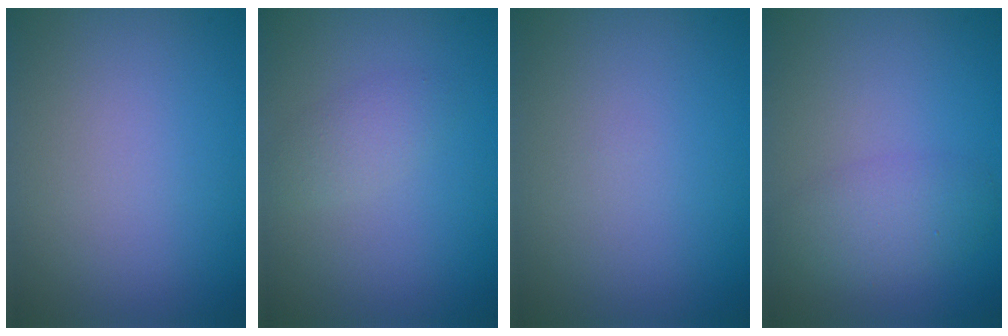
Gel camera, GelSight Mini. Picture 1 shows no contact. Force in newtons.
{"total": 1.7, "press": 1.7, "slide": 0.0}
{"total": 0.0}
{"total": 2.8, "press": 2.8, "slide": 0.0}